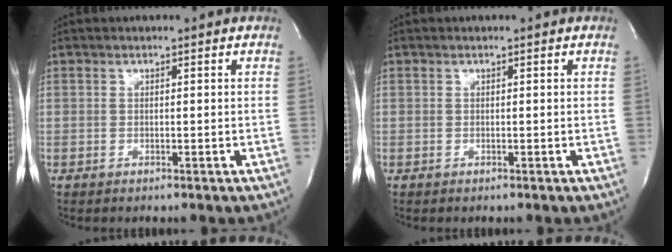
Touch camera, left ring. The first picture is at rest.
{"total": 0.0}